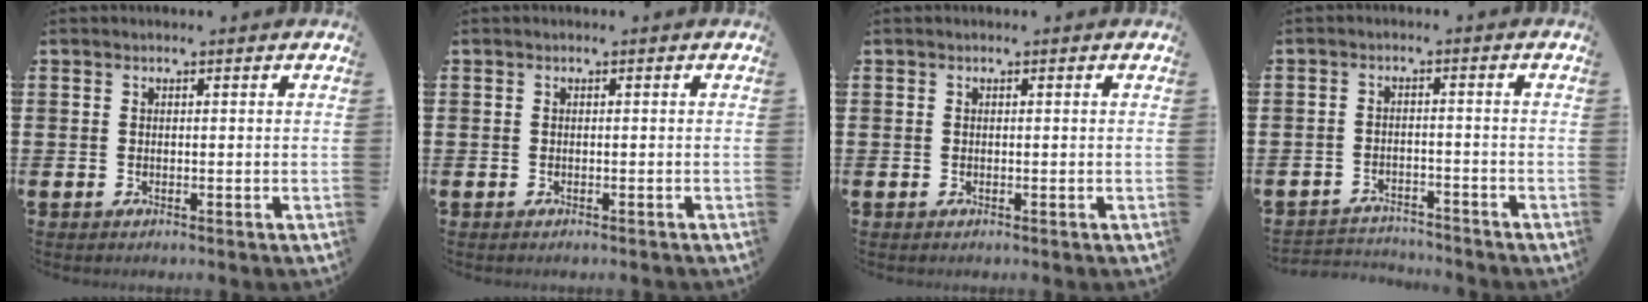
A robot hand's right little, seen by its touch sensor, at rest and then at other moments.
{"total": 0.0}
{"total": 0.0}
{"total": 2.7, "force": [-2.6, 0.3, -0.2], "torque": [-0.004, 0.001, -0.058]}